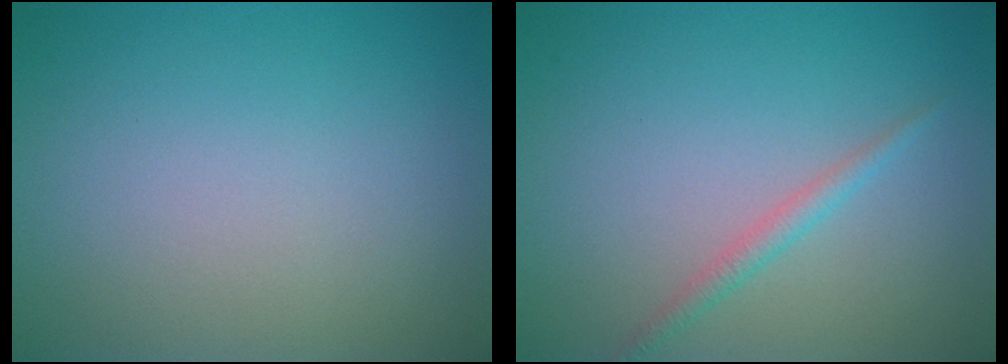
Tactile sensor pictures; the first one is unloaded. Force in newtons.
{"total": 1.4, "press": 1.4, "slide": 0.1}